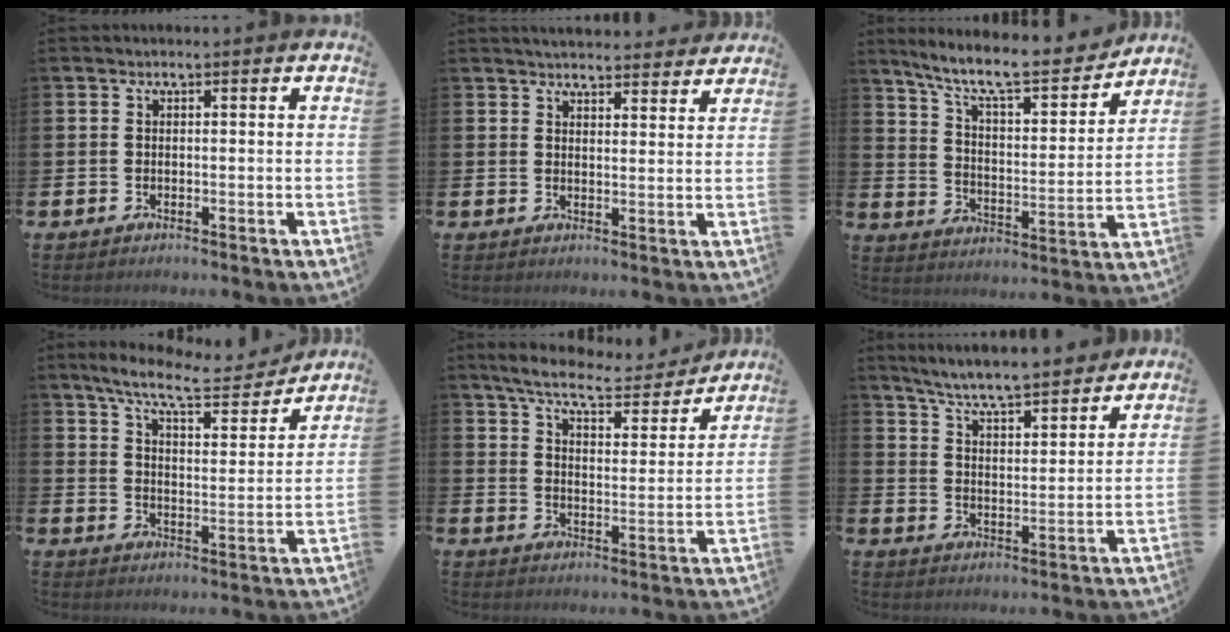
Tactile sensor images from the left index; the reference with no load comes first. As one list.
[{"total": 3.9, "force": [3.8, 0.5, 0.2], "torque": [-0.005, -0.024, 0.069]}, {"total": 10.0, "force": [8.7, 1.8, 4.5], "torque": [-0.120, -0.057, 0.147]}, {"total": 8.8, "force": [7.8, 1.4, 3.8], "torque": [-0.101, -0.041, 0.135]}, {"total": 4.8, "force": [4.7, 0.7, 0.6], "torque": [-0.021, -0.036, 0.078]}, {"total": 6.4, "force": [6.2, 0.2, 1.7], "torque": [-0.063, -0.043, 0.108]}]